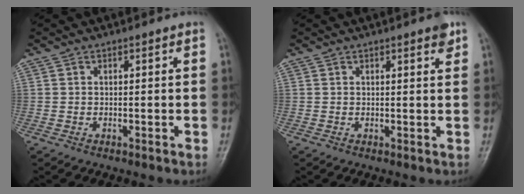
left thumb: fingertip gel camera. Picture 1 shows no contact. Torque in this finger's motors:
{"motor_torque": [1.14, 0.89, 0.14, -0.27, 0.00]}